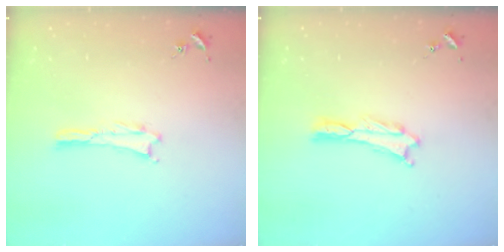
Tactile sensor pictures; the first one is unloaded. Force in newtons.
{"total": 0.0}